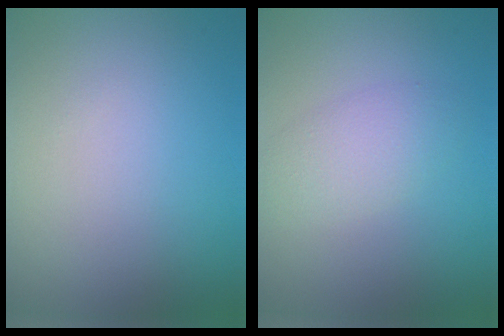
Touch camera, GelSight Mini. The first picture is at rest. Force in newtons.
{"total": 2.7, "press": 2.7, "slide": 0.0}